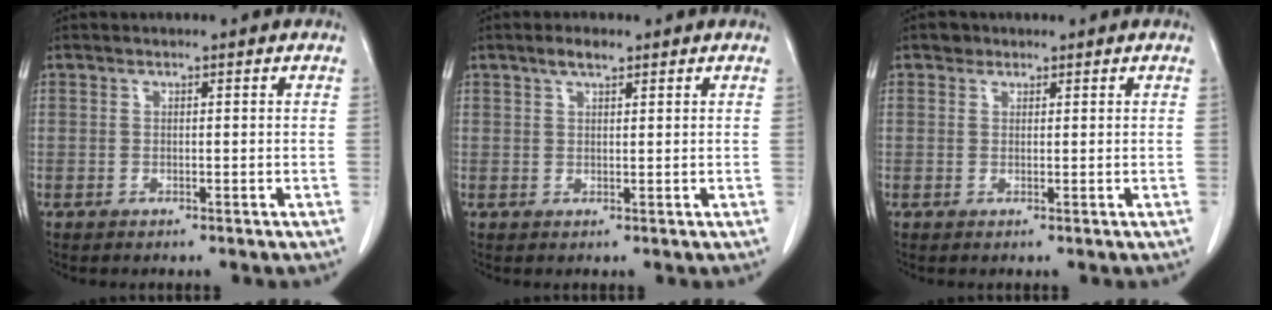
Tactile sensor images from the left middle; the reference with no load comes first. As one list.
[{"total": 2.3, "force": [1.6, 0.7, 1.5], "torque": [-0.032, 0.007, 0.030]}, {"total": 1.3, "force": [0.9, 0.9, 0.1], "torque": [0.002, 0.004, 0.010]}]